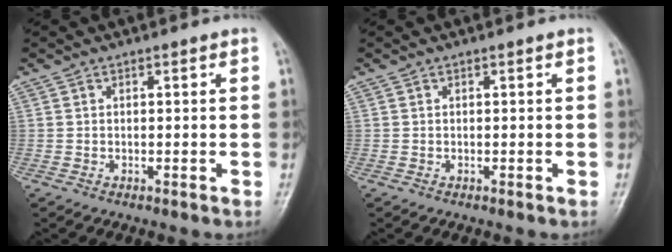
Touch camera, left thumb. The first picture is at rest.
{"total": 0.0}